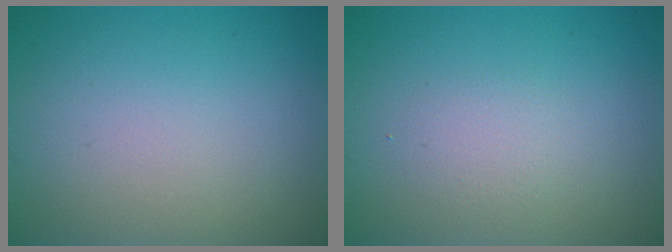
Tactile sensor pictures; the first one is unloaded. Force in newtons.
{"total": 1.4, "press": 1.4, "slide": 0.1}